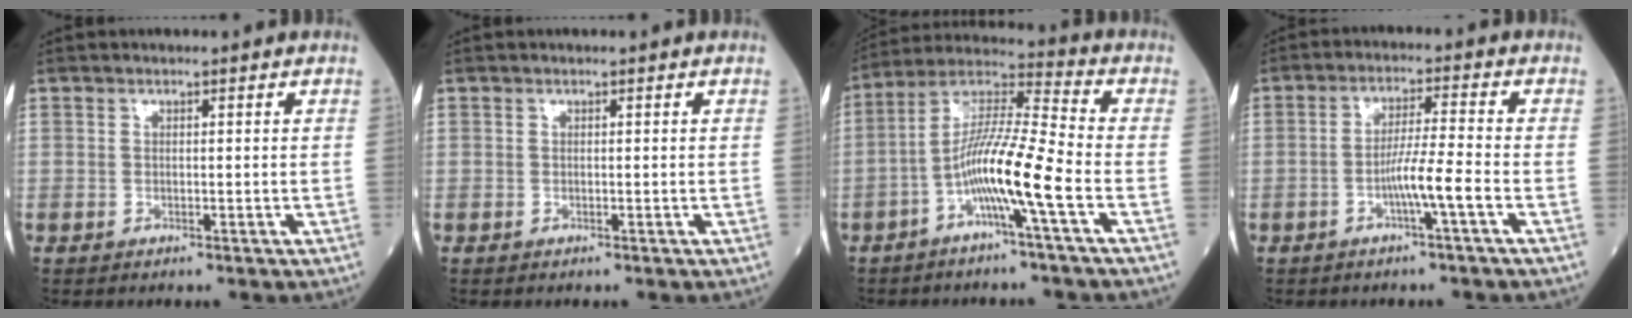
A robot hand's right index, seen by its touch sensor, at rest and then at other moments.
{"total": 0.0}
{"total": 11.4, "force": [-4.2, -0.6, 10.6], "torque": [-0.207, 0.012, -0.086]}
{"total": 5.4, "force": [-2.2, -0.9, 4.8], "torque": [-0.091, 0.004, -0.042]}